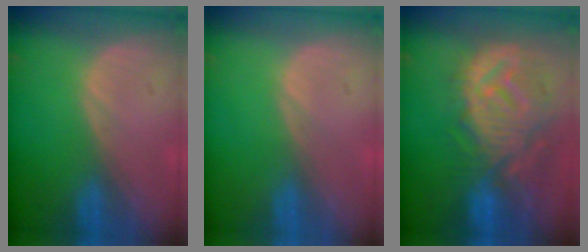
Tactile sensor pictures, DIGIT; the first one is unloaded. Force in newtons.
{"total": 0.0}
{"total": 12.3, "press": 11.0, "slide": 5.5}